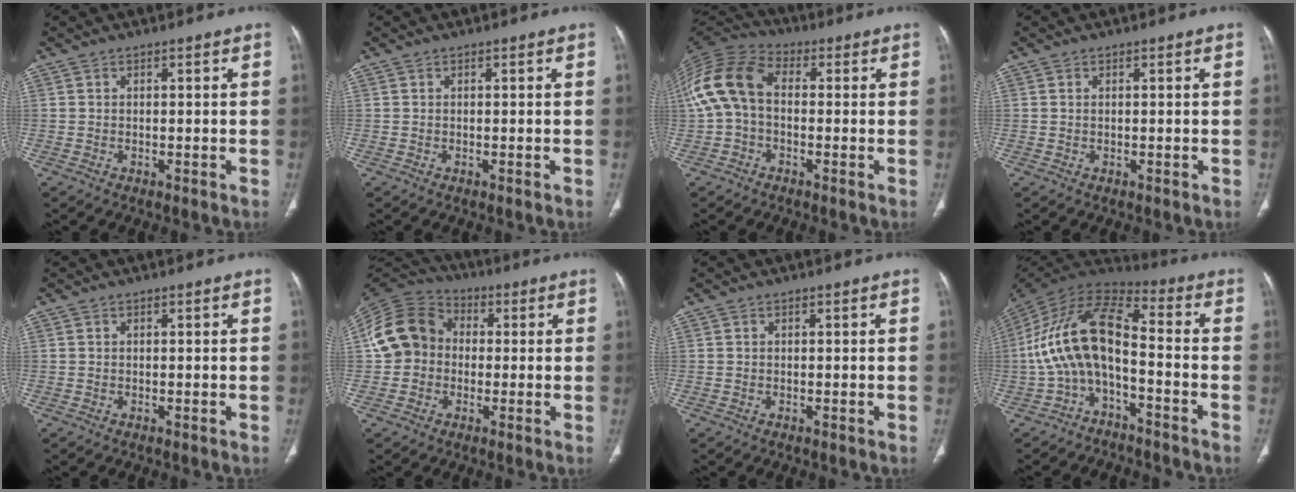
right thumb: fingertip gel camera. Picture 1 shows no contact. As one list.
[{"total": 0.0}, {"total": 12.3, "force": [0.2, 8.2, 9.2], "torque": [-0.187, 0.034, -0.007]}, {"total": 0.0}, {"total": 0.0}, {"total": 12.1, "force": [0.0, 10.4, 6.1], "torque": [-0.105, 0.032, -0.015]}, {"total": 0.0}, {"total": 13.2, "force": [-2.8, 6.2, 11.3], "torque": [-0.226, 0.068, -0.063]}]